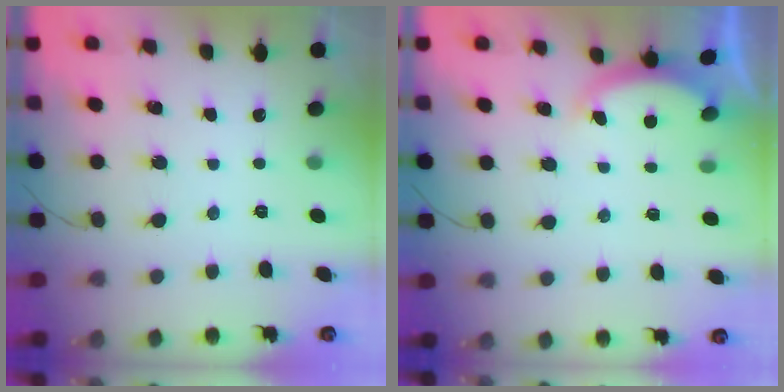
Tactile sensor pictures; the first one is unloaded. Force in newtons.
{"total": 2.6, "press": 2.6, "slide": 0.5}